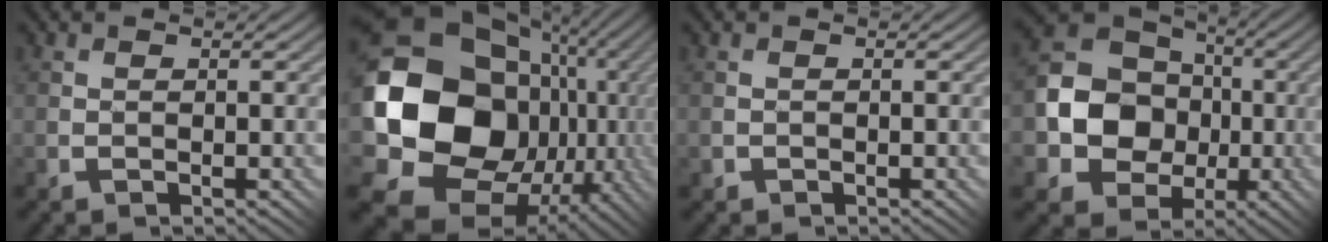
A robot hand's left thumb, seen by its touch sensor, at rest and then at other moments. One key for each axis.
{"total": 19.7, "fx": 0.0, "fy": 16.7, "fz": 10.5, "tx": -0.271, "ty": -0.024, "tz": 0.024}
{"total": 0.7, "fx": -0.2, "fy": 0.6, "fz": -0.2, "tx": 0.004, "ty": -0.003, "tz": -0.004}
{"total": 11.8, "fx": -1.1, "fy": 10.3, "fz": 5.7, "tx": -0.134, "ty": -0.011, "tz": -0.037}